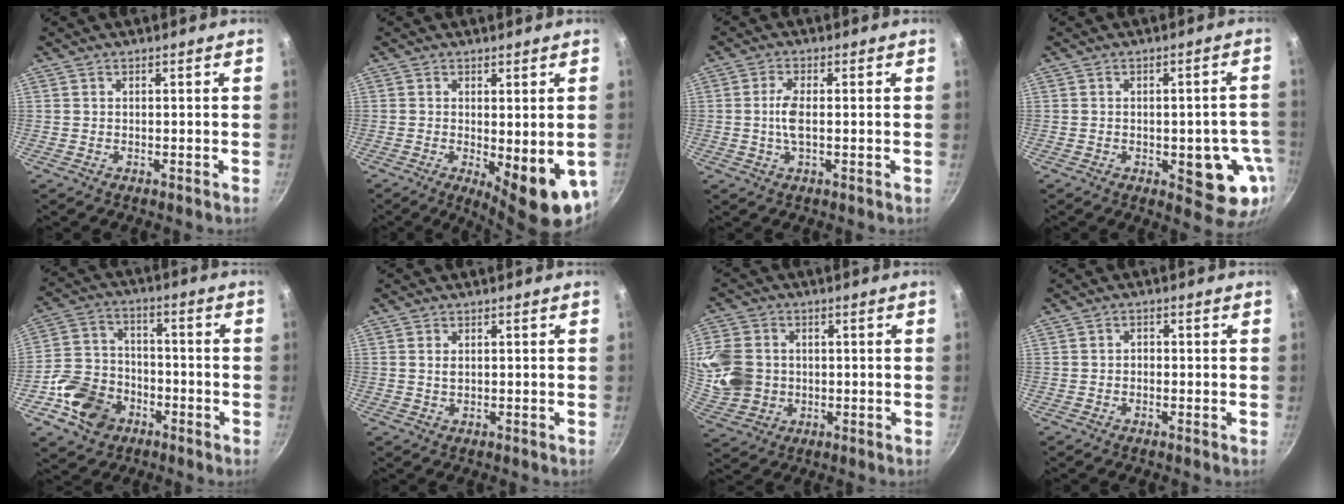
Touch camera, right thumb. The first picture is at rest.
{"total": 10.8, "force": [-2.2, 3.6, 10.0], "torque": [-0.116, -0.013, -0.016]}
{"total": 4.1, "force": [-0.2, 1.4, 3.8], "torque": [-0.089, 0.002, -0.007]}
{"total": 11.3, "force": [-2.9, 5.0, 9.7], "torque": [-0.067, 0.005, -0.035]}
{"total": 13.3, "force": [-5.8, 10.2, 6.2], "torque": [-0.097, 0.043, -0.106]}
{"total": 1.4, "force": [0.3, 0.9, 1.1], "torque": [-0.019, 0.000, 0.006]}
{"total": 12.6, "force": [0.5, 10.9, 6.3], "torque": [-0.119, 0.001, 0.013]}
{"total": 1.2, "force": [-0.4, 1.0, 0.6], "torque": [-0.010, 0.007, -0.007]}